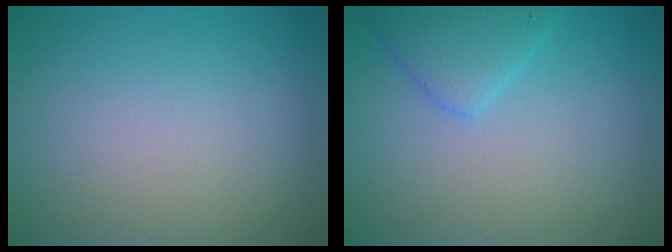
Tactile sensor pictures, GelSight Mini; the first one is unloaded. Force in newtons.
{"total": 2.6, "press": 2.6, "slide": 0.1}